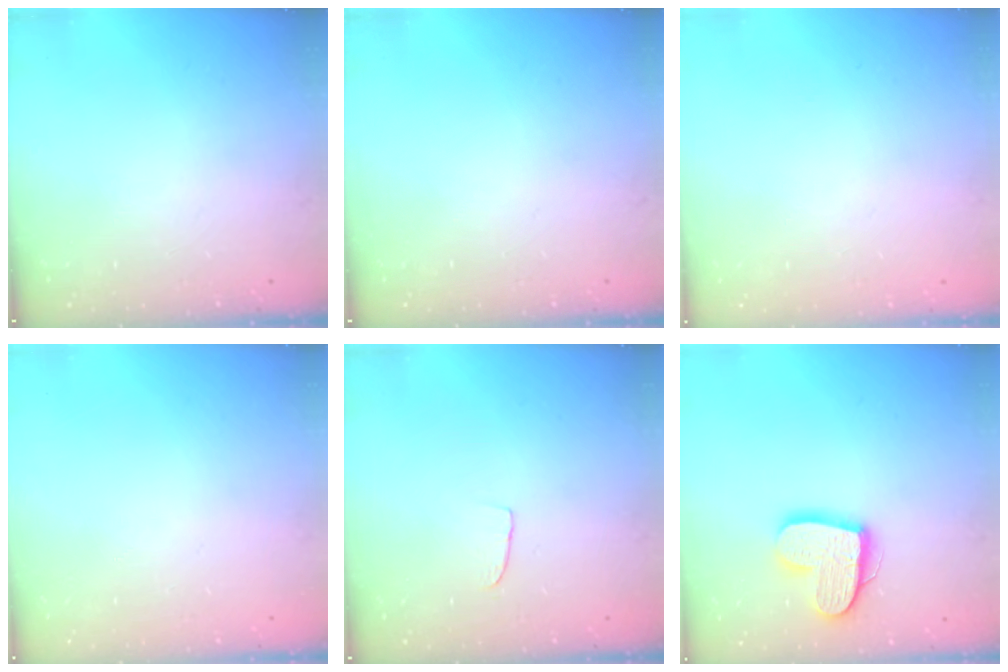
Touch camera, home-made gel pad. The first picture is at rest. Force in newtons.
{"total": 0.0}
{"total": 0.0}
{"total": 0.0}
{"total": 2.5, "press": 2.5, "slide": 0.1}
{"total": 15.0, "press": 15.0, "slide": 1.1}